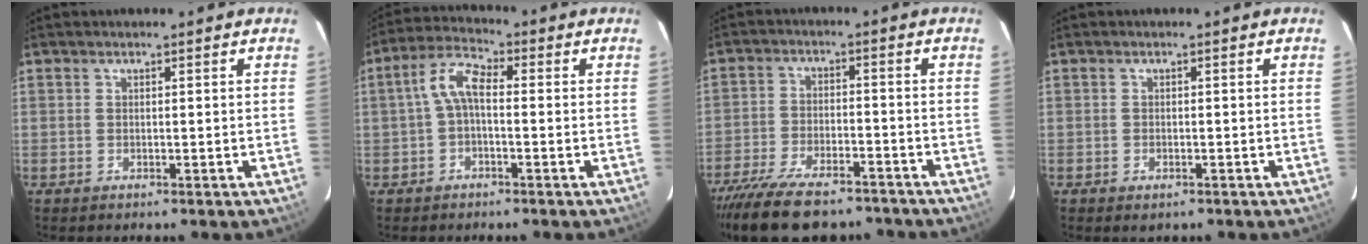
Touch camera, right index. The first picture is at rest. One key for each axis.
{"total": 5.2, "fx": -0.6, "fy": 1.9, "fz": 4.8, "tx": -0.107, "ty": 0.020, "tz": -0.016}
{"total": 17.4, "fx": -14.2, "fy": 5.8, "fz": 8.4, "tx": -0.179, "ty": -0.025, "tz": -0.225}
{"total": 1.3, "fx": -0.7, "fy": 0.9, "fz": 0.6, "tx": -0.010, "ty": -0.002, "tz": -0.009}